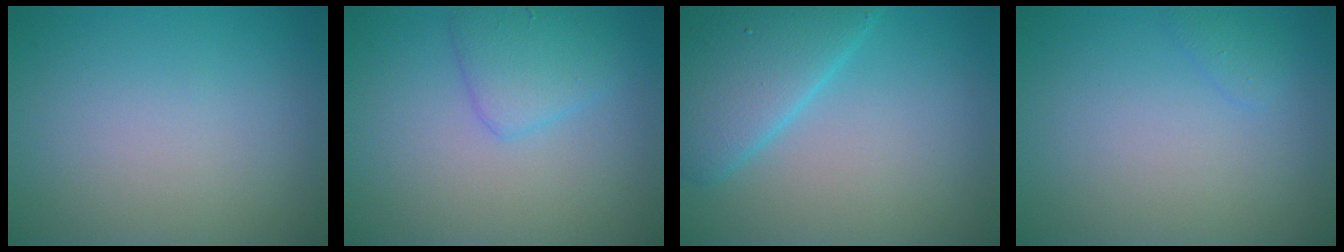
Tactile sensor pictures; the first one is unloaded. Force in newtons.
{"total": 2.9, "press": 2.9, "slide": 0.1}
{"total": 6.0, "press": 6.0, "slide": 0.3}
{"total": 0.9, "press": 0.9, "slide": 0.0}